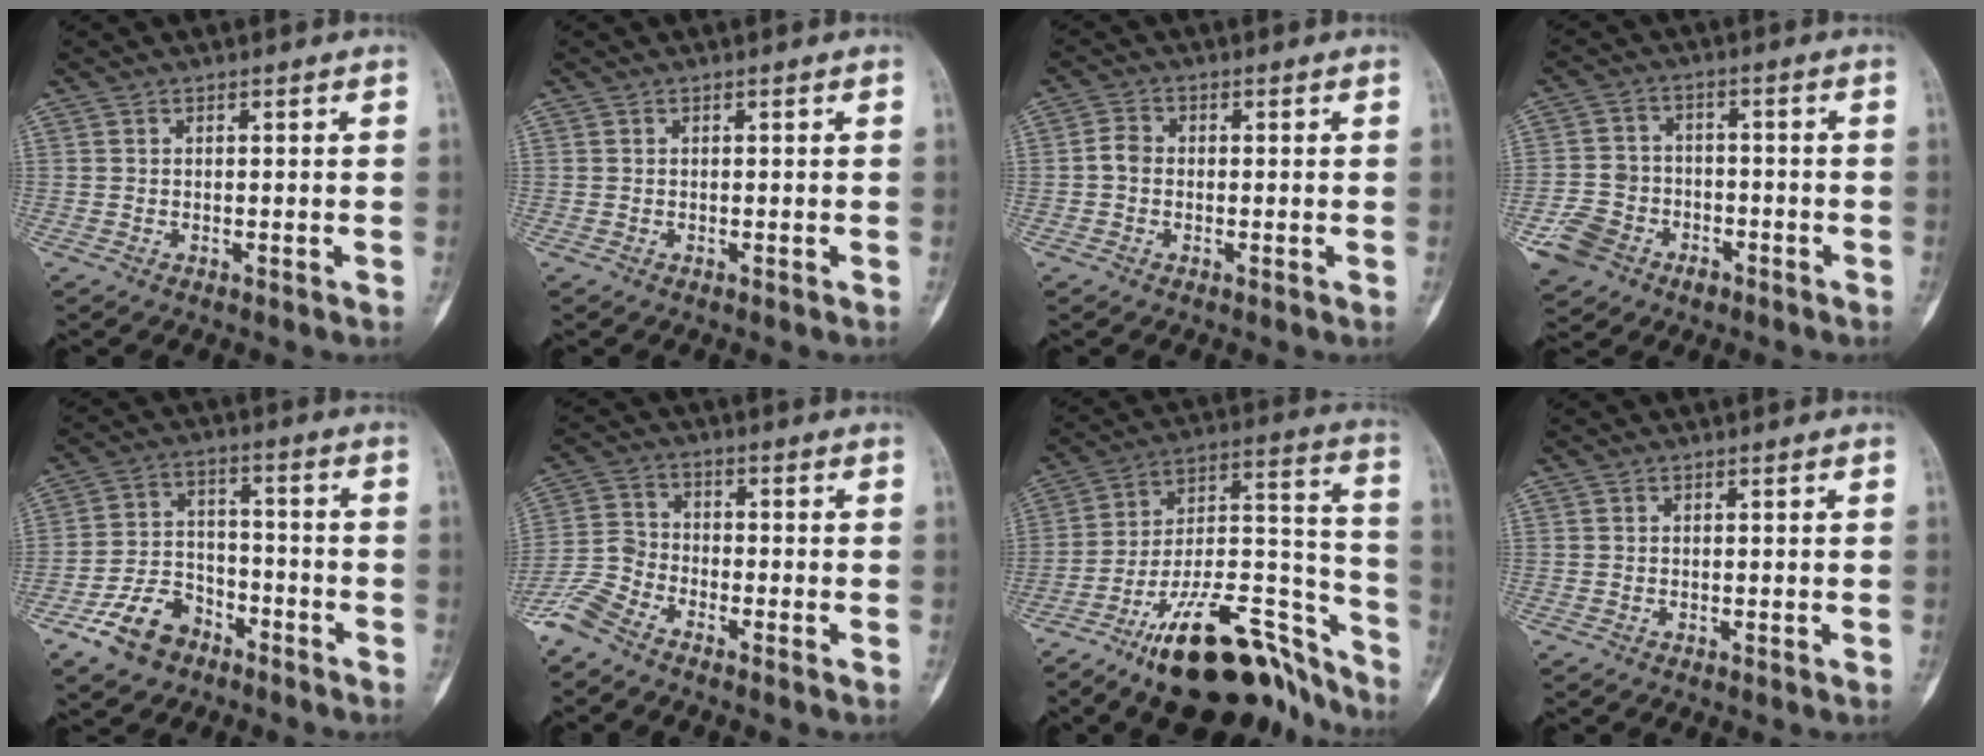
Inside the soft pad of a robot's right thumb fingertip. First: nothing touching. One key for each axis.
{"total": 0.0}
{"total": 2.8, "fx": -0.4, "fy": 2.2, "fz": 1.6, "tx": -0.026, "ty": 0.009, "tz": -0.014}
{"total": 9.4, "fx": -4.6, "fy": 7.3, "fz": 3.8, "tx": -0.058, "ty": 0.030, "tz": -0.079}
{"total": 10.3, "fx": -6.4, "fy": 6.7, "fz": 4.4, "tx": -0.060, "ty": 0.050, "tz": -0.117}
{"total": 6.6, "fx": -5.5, "fy": 2.3, "fz": 2.9, "tx": -0.071, "ty": 0.015, "tz": -0.127}
{"total": 26.9, "fx": -18.9, "fy": 9.5, "fz": 16.7, "tx": -0.188, "ty": 0.119, "tz": -0.309}
{"total": 0.0}